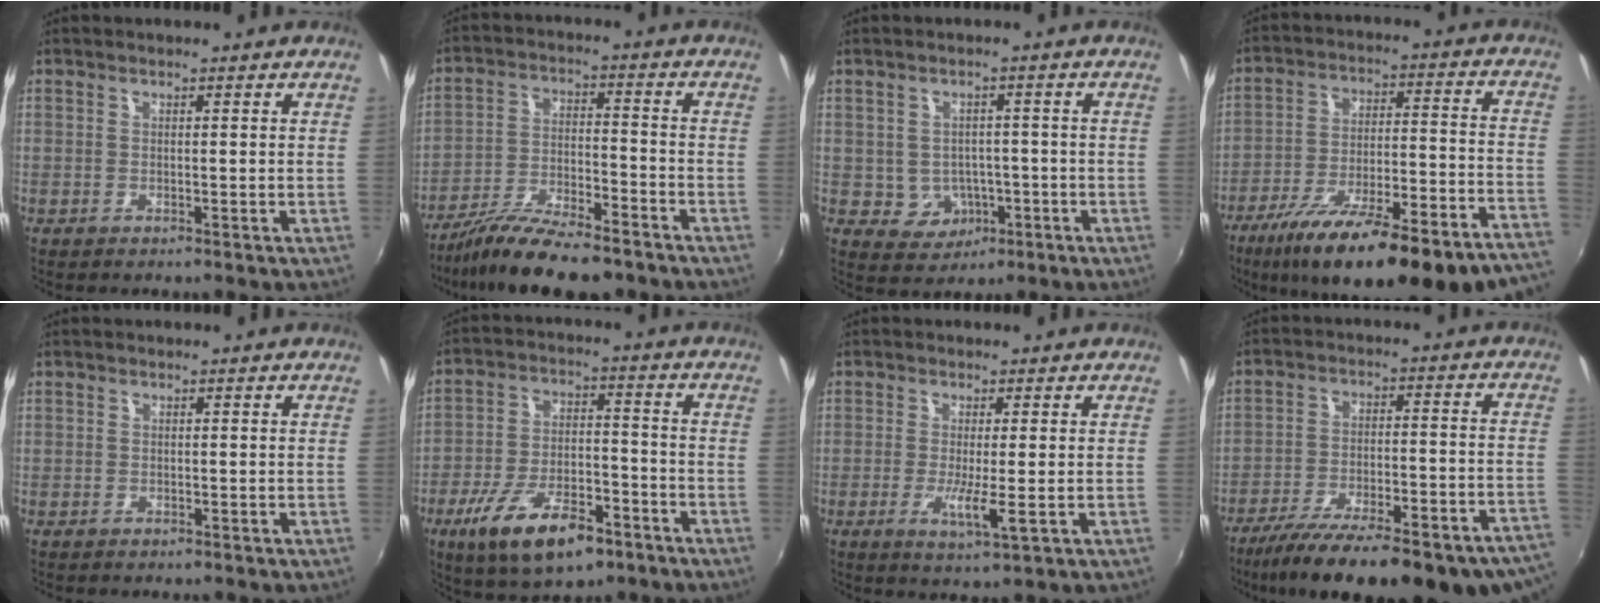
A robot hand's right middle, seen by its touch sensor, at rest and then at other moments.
{"total": 14.1, "force": [-11.5, 3.3, 7.6], "torque": [-0.154, -0.022, -0.197]}
{"total": 5.6, "force": [-1.5, 5.2, 1.5], "torque": [-0.042, 0.011, -0.005]}
{"total": 29.6, "force": [-23.5, 4.8, 17.4], "torque": [-0.262, -0.057, -0.335]}
{"total": 0.6, "force": [-0.3, 0.5, -0.1], "torque": [0.000, 0.001, -0.003]}
{"total": 15.7, "force": [-9.2, 6.5, 11.0], "torque": [-0.218, -0.017, -0.151]}
{"total": 4.4, "force": [-0.8, 0.0, 4.3], "torque": [-0.086, -0.014, -0.016]}
{"total": 29.3, "force": [-22.6, 7.2, 17.3], "torque": [-0.279, -0.052, -0.308]}